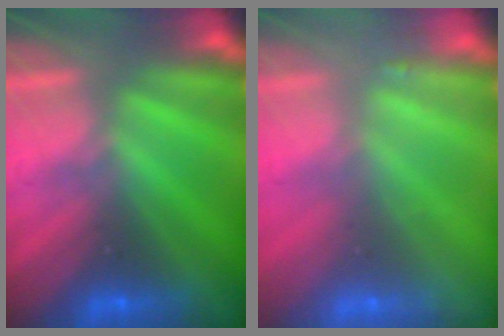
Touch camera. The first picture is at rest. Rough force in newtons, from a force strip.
{"total": 2.3}